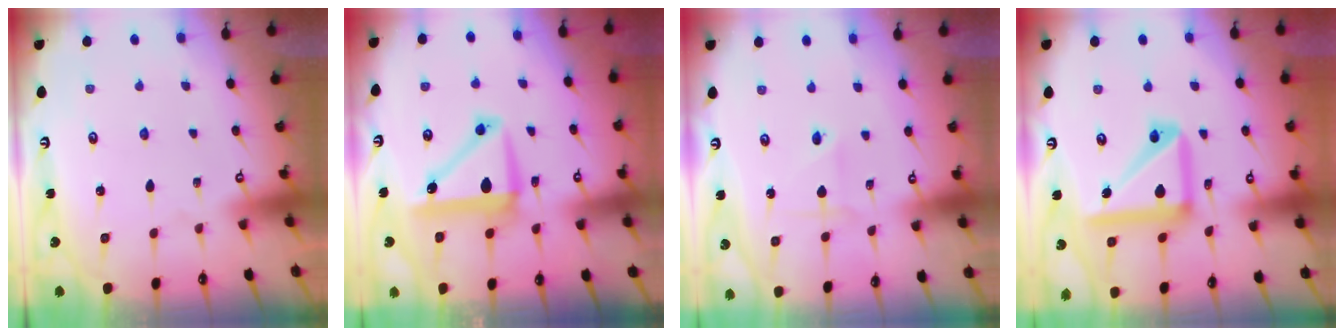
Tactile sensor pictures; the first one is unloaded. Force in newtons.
{"total": 7.9, "press": 7.7, "slide": 1.9}
{"total": 2.5, "press": 2.4, "slide": 0.6}
{"total": 14.8, "press": 14.6, "slide": 2.5}